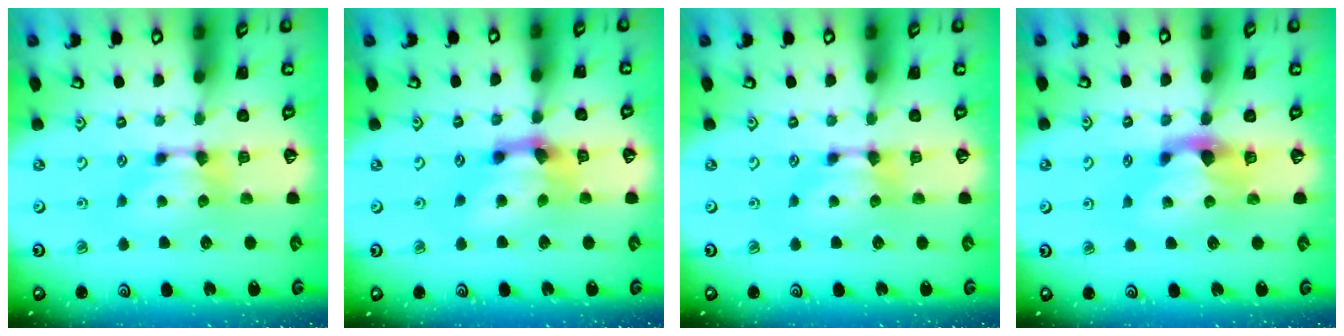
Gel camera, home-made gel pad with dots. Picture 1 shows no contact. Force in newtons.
{"total": 4.8, "press": 4.3, "slide": 2.2}
{"total": 0.0}
{"total": 2.3, "press": 1.9, "slide": 1.3}